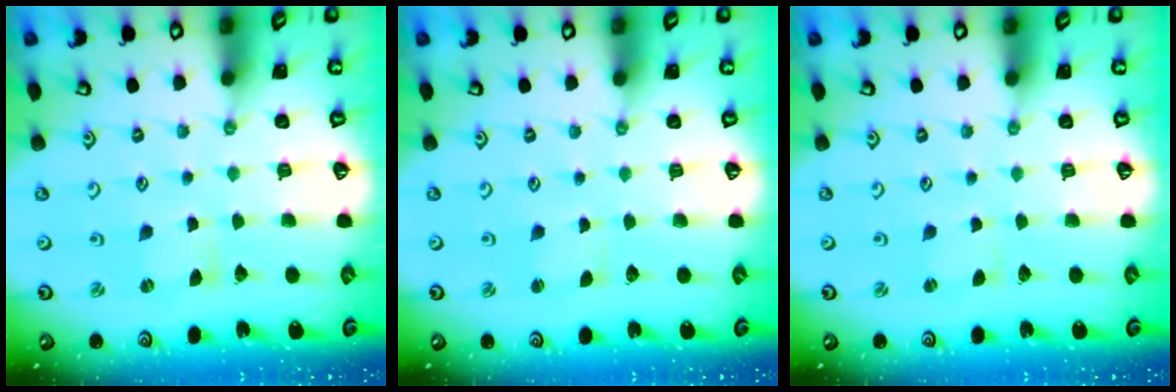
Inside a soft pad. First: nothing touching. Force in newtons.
{"total": 2.2, "press": 2.2, "slide": 0.2}
{"total": 0.7, "press": 0.7, "slide": 0.2}